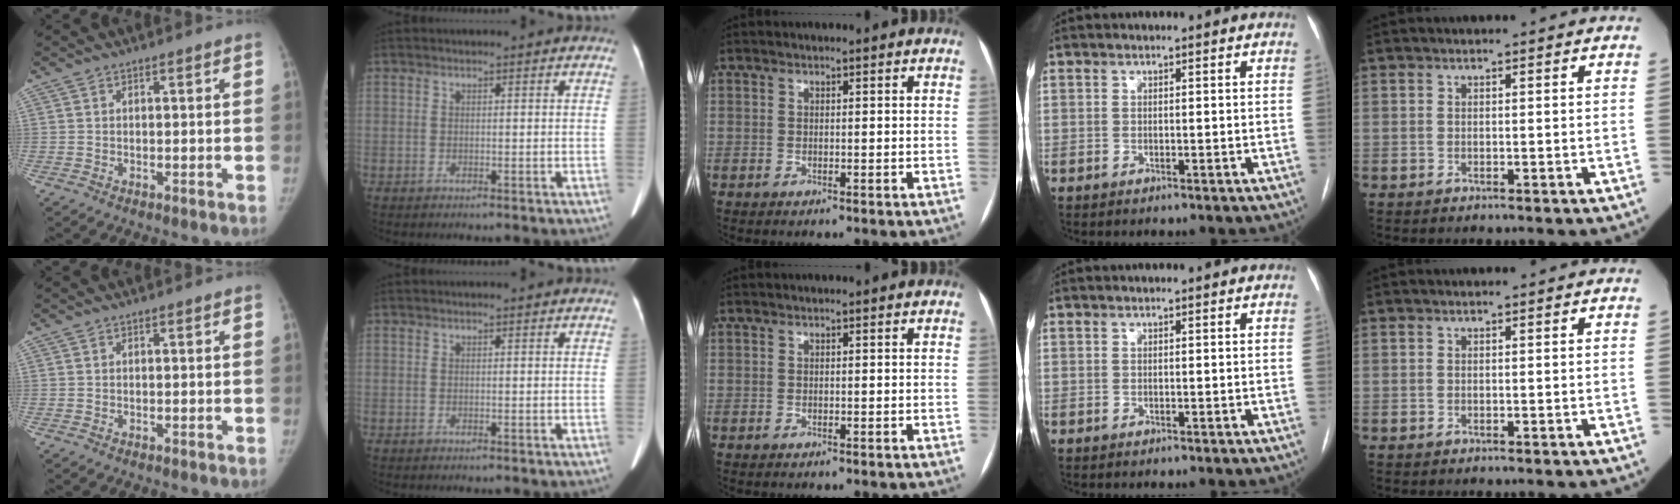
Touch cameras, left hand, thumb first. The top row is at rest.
{}